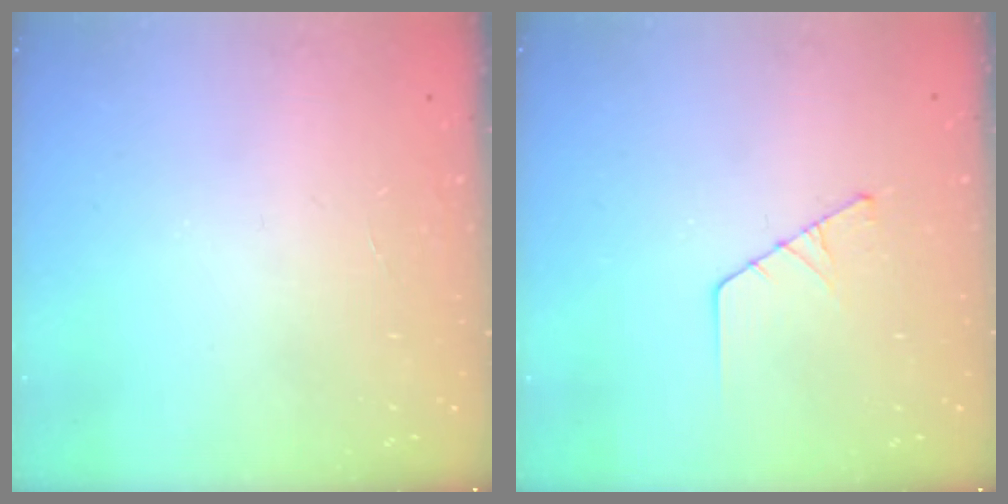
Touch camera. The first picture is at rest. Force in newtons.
{"total": 3.2, "press": 3.2, "slide": 0.2}